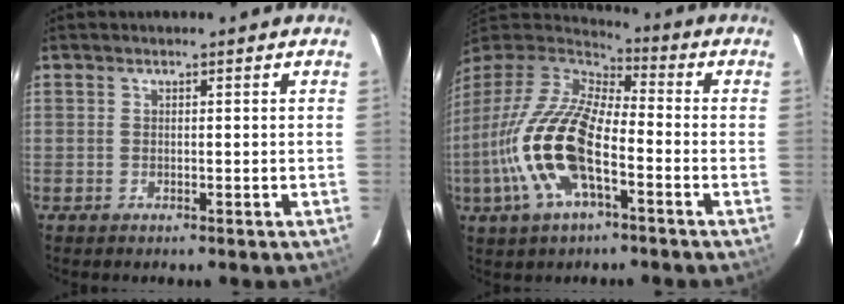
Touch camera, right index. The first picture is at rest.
{"total": 19.8, "force": [-6.4, 8.0, 17.0], "torque": [-0.353, -0.021, -0.132]}